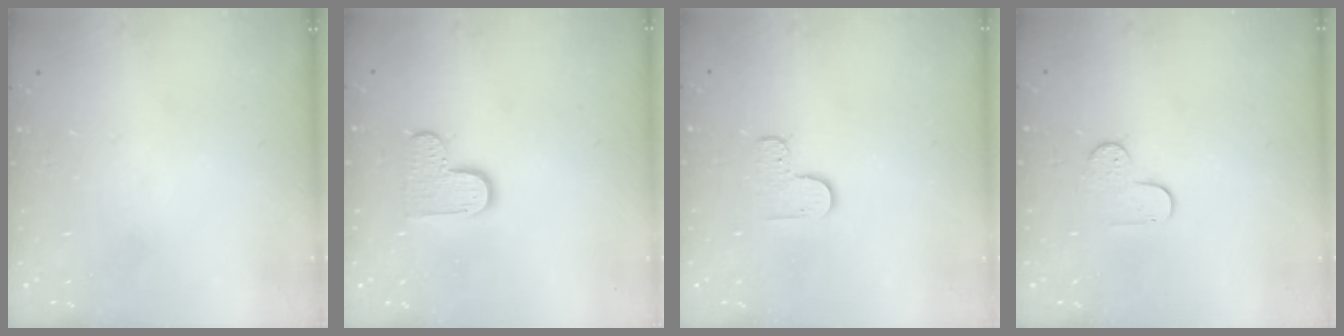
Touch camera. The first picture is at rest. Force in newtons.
{"total": 8.2, "press": 8.1, "slide": 0.2}
{"total": 3.5, "press": 3.5, "slide": 0.4}
{"total": 5.8, "press": 5.7, "slide": 0.6}